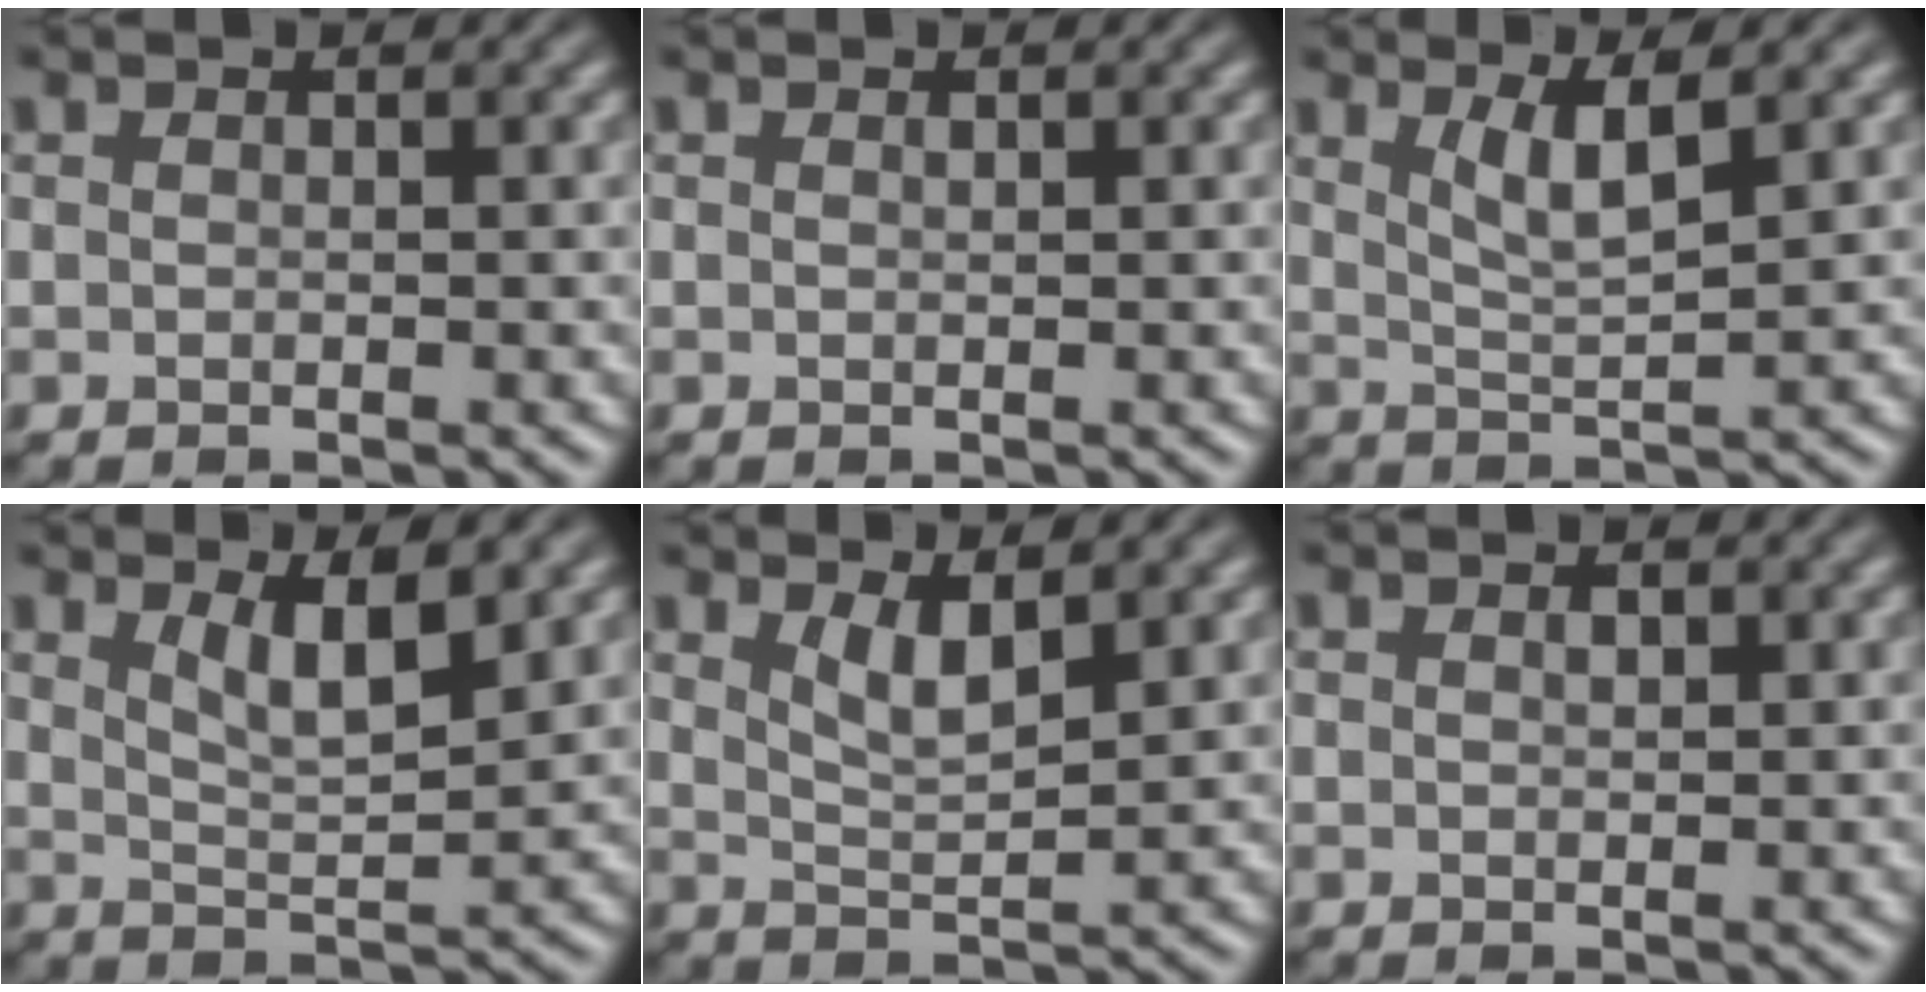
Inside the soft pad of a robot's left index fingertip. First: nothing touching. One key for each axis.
{"total": 0.0}
{"total": 3.2, "fx": 1.7, "fy": 0.7, "fz": 2.7, "tx": -0.049, "ty": -0.006, "tz": 0.035}
{"total": 3.6, "fx": 2.1, "fy": 0.9, "fz": 2.7, "tx": -0.048, "ty": -0.006, "tz": 0.041}
{"total": 2.7, "fx": 1.7, "fy": 0.7, "fz": 2.0, "tx": -0.037, "ty": -0.009, "tz": 0.035}
{"total": 0.6, "fx": 0.2, "fy": 0.3, "fz": 0.4, "tx": -0.008, "ty": 0.002, "tz": 0.002}